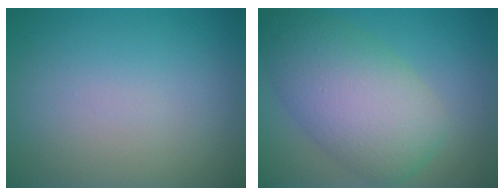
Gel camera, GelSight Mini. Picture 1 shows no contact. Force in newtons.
{"total": 8.3, "press": 8.3, "slide": 0.2}